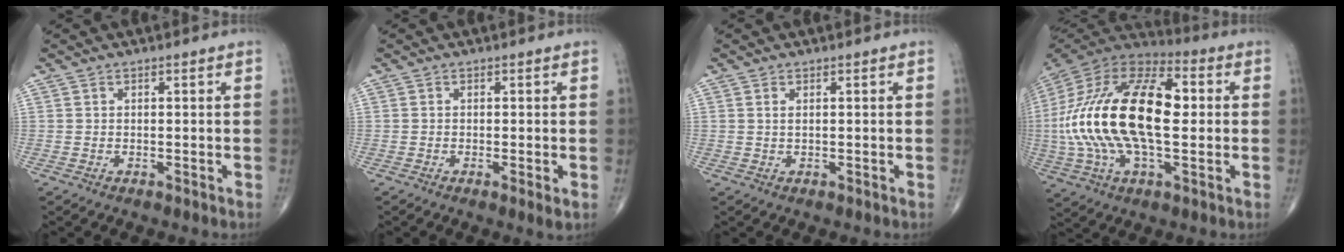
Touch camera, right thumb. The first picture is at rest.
{"total": 1.9, "force": [-0.4, 0.2, 1.8], "torque": [-0.039, -0.009, -0.009]}
{"total": 0.8, "force": [0.3, 0.3, 0.7], "torque": [-0.016, 0.002, 0.006]}
{"total": 27.9, "force": [1.1, 13.4, 24.5], "torque": [-0.496, 0.016, 0.010]}